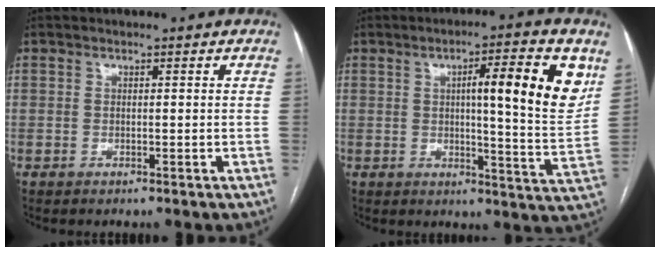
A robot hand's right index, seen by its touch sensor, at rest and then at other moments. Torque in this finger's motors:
{"motor_torque": [0.89, 0.81, 0.33, 0.11]}